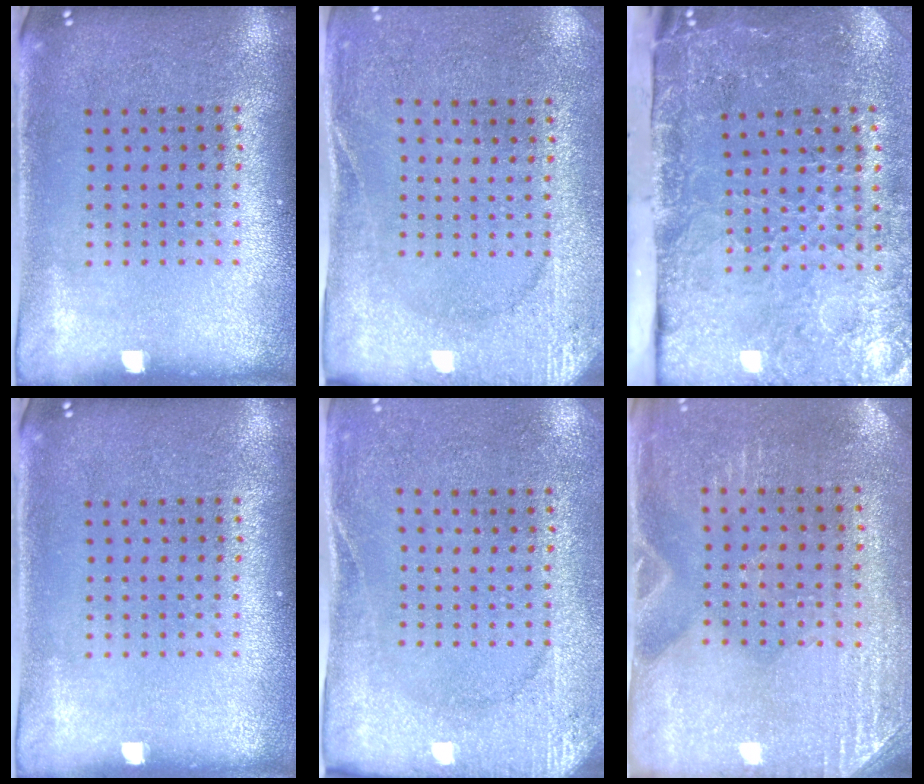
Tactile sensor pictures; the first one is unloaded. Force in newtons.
{"total": 2.6, "press": 2.4, "slide": 0.9}
{"total": 4.9, "press": 3.7, "slide": 3.3}
{"total": 0.0}
{"total": 2.7, "press": 2.3, "slide": 1.3}
{"total": 2.9, "press": 2.6, "slide": 1.2}